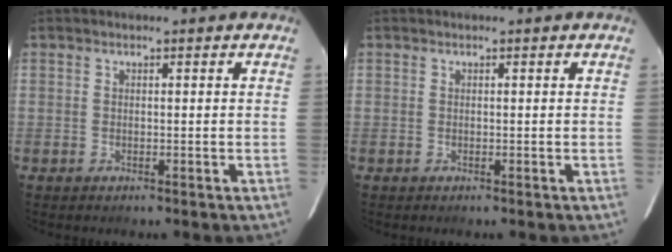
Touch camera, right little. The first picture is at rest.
{"total": 0.0}